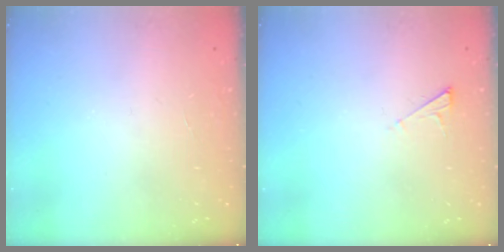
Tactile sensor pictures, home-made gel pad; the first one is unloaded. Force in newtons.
{"total": 2.3, "press": 2.2, "slide": 0.4}